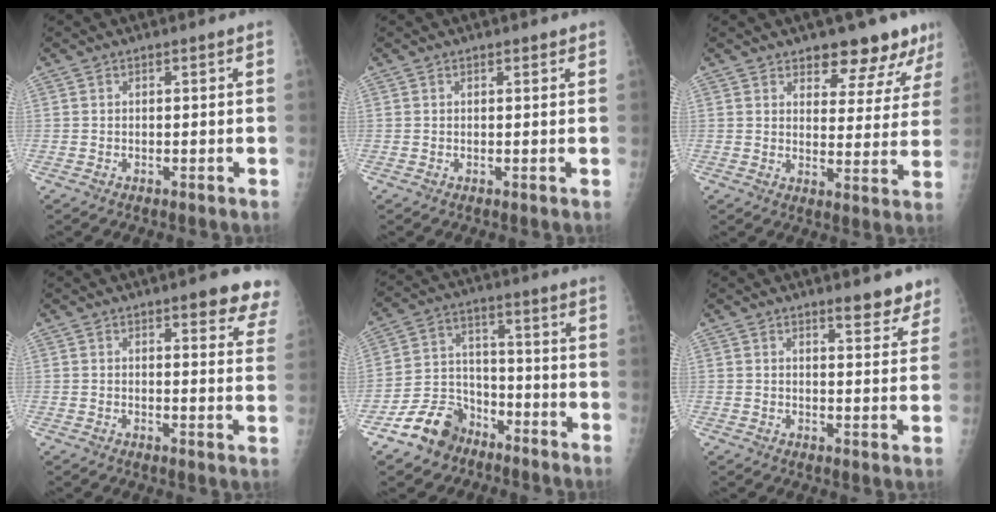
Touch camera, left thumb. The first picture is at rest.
{"total": 0.7, "force": [0.6, 0.3, 0.3], "torque": [-0.004, -0.003, 0.007]}
{"total": 10.9, "force": [8.7, 4.4, 4.8], "torque": [-0.019, -0.056, 0.105]}
{"total": 10.2, "force": [7.4, 2.9, 6.4], "torque": [-0.041, -0.033, 0.071]}
{"total": 10.3, "force": [-7.0, 7.0, 3.0], "torque": [-0.029, 0.060, -0.129]}
{"total": 6.0, "force": [4.8, 1.7, 3.1], "torque": [-0.016, -0.031, 0.058]}